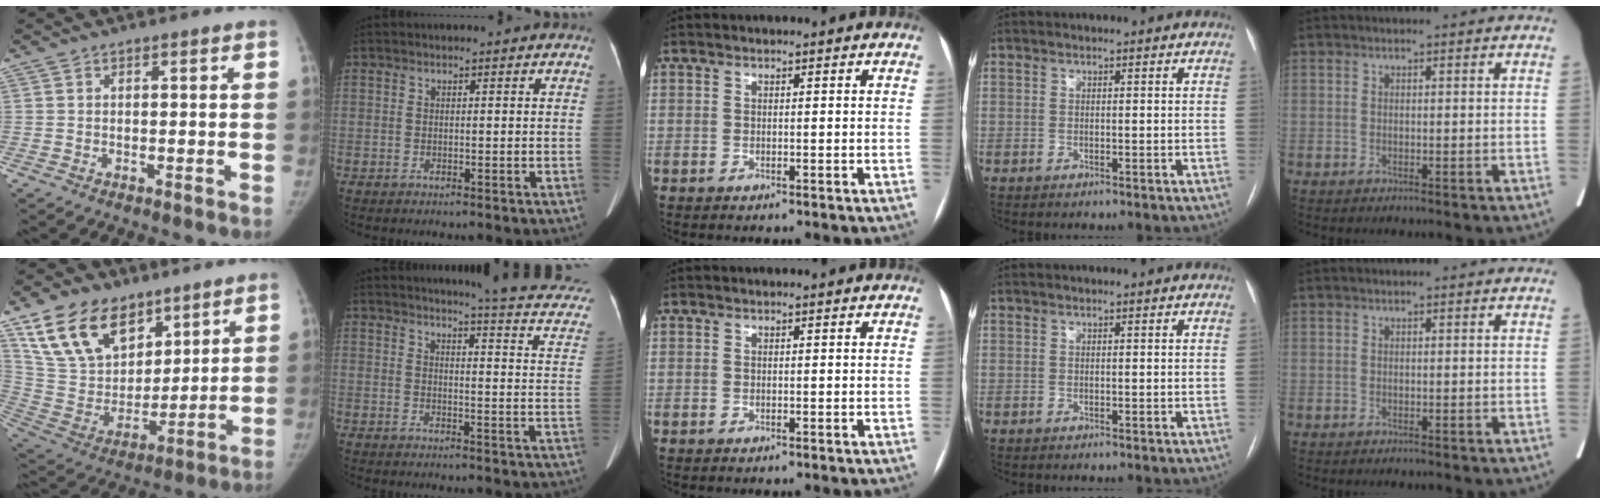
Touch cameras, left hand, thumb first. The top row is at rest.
{"thumb": {"total": 20.2, "force": [12.2, 12.6, 10.0], "torque": [-0.146, -0.044, 0.236]}, "index": {"total": 13.5, "force": [12.1, 0.7, 5.9], "torque": [-0.065, -0.062, 0.109]}}